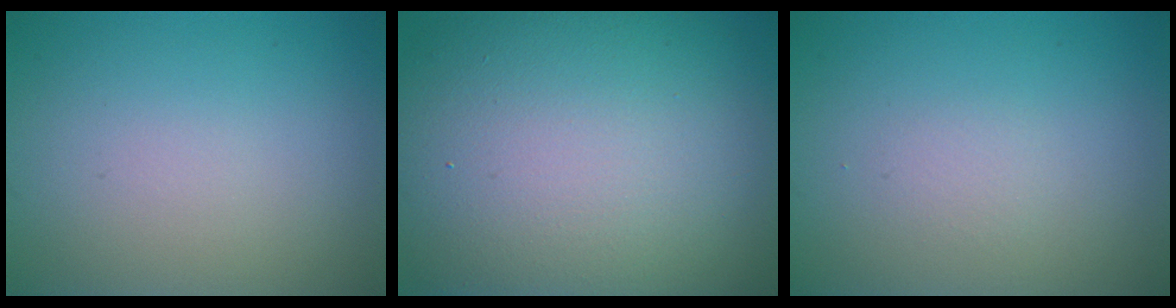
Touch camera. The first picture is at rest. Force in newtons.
{"total": 17.4, "press": 17.4, "slide": 1.0}
{"total": 0.7, "press": 0.7, "slide": 0.0}